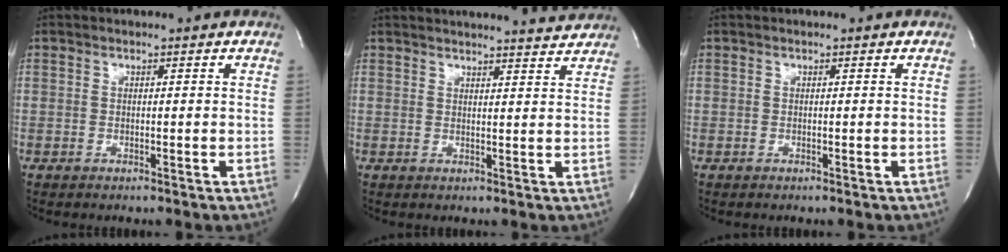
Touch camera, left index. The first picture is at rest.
{"total": 11.4, "force": [11.1, 0.2, 2.4], "torque": [-0.033, -0.006, 0.129]}
{"total": 0.0}